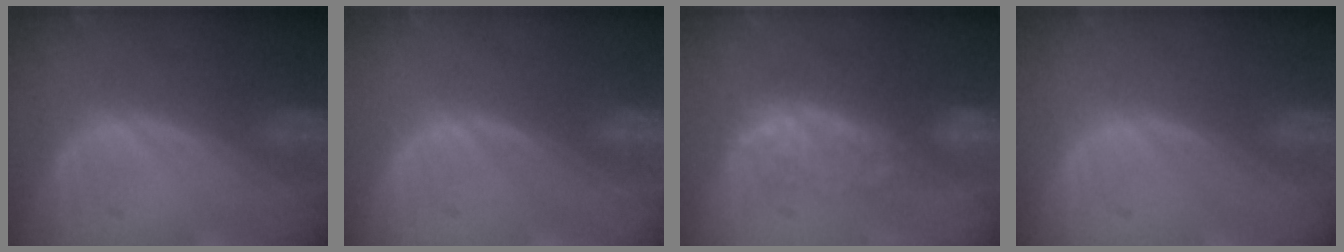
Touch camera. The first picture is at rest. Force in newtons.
{"total": 0.0}
{"total": 7.6, "press": 7.1, "slide": 2.9}
{"total": 0.0}